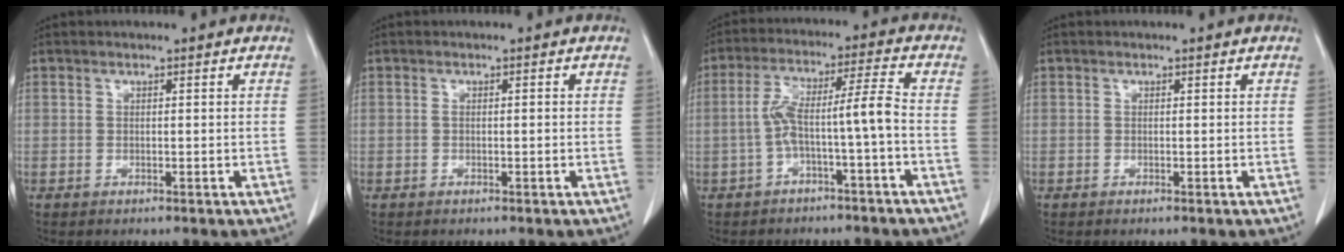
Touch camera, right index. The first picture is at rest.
{"total": 0.7, "force": [-0.1, 0.3, 0.7], "torque": [-0.014, 0.003, 0.000]}
{"total": 7.5, "force": [-2.2, -0.2, 7.2], "torque": [-0.136, 0.034, -0.034]}
{"total": 0.0}